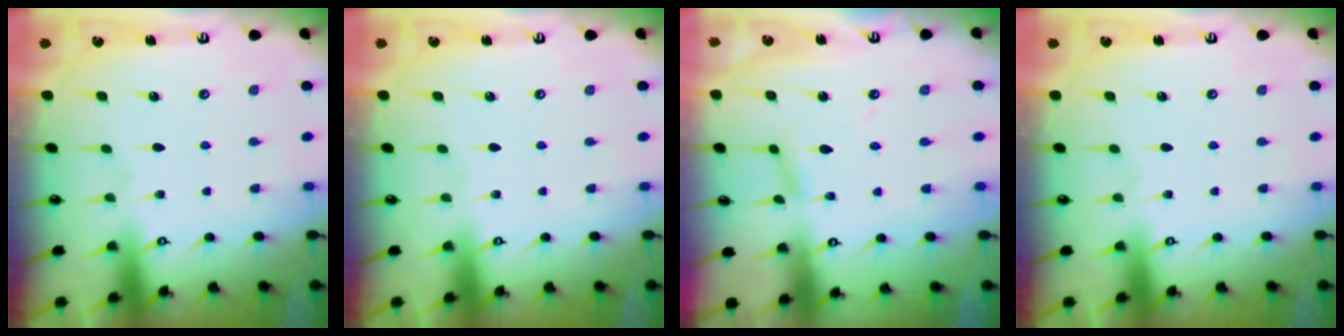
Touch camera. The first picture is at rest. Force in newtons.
{"total": 0.0}
{"total": 3.4, "press": 3.4, "slide": 0.3}
{"total": 0.0}